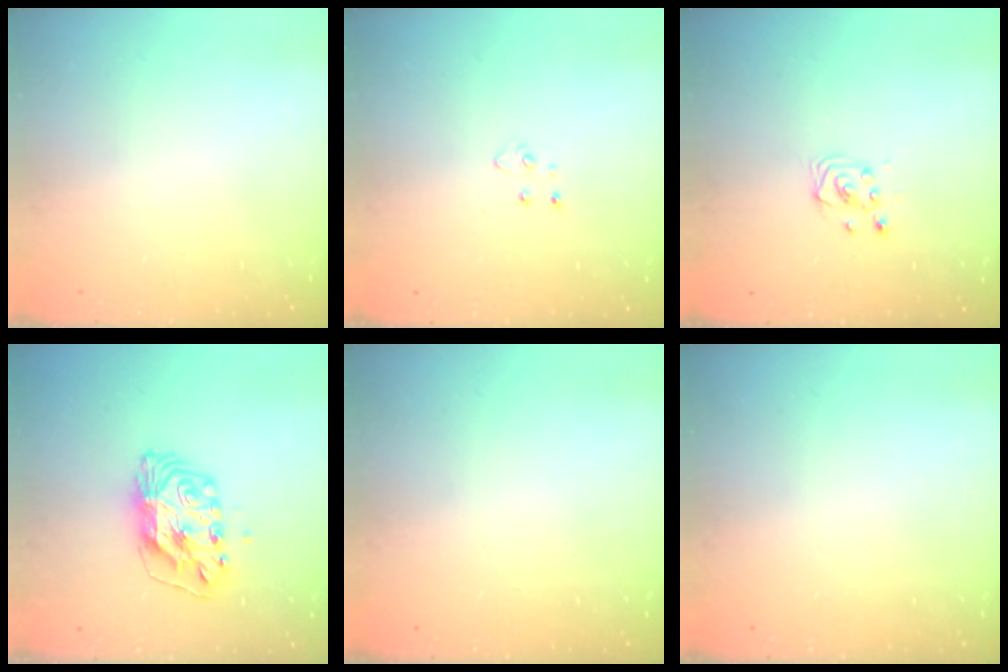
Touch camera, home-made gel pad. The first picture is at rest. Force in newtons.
{"total": 3.2, "press": 3.2, "slide": 0.4}
{"total": 2.9, "press": 2.9, "slide": 0.4}
{"total": 9.6, "press": 9.6, "slide": 0.9}
{"total": 0.0}
{"total": 0.0}